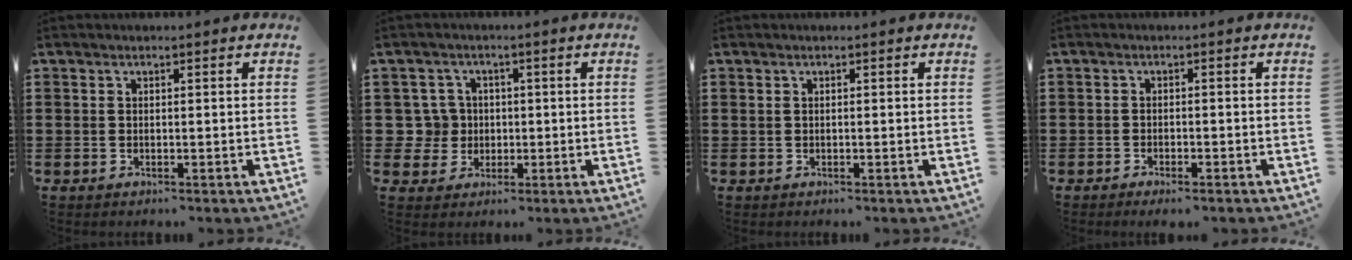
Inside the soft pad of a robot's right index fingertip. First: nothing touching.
{"total": 4.8, "force": [0.0, 4.6, 1.2], "torque": [-0.050, 0.013, -0.004]}
{"total": 0.0}
{"total": 1.3, "force": [-1.1, 0.1, 0.6], "torque": [-0.013, -0.002, -0.021]}